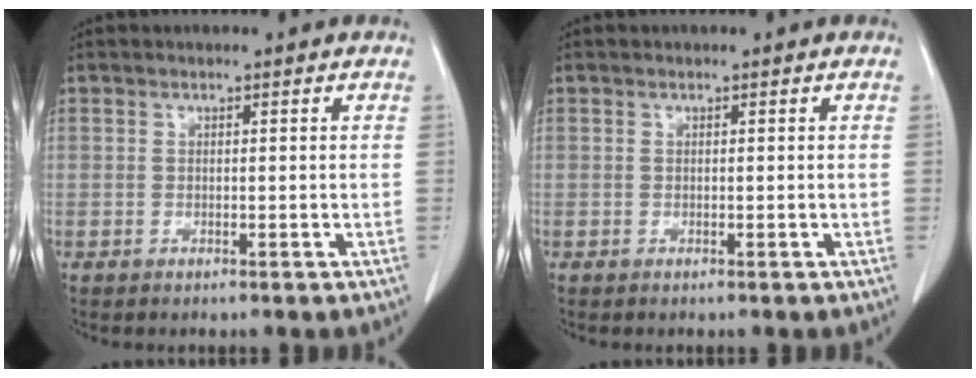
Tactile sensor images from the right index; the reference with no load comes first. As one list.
[{"total": 0.0}]